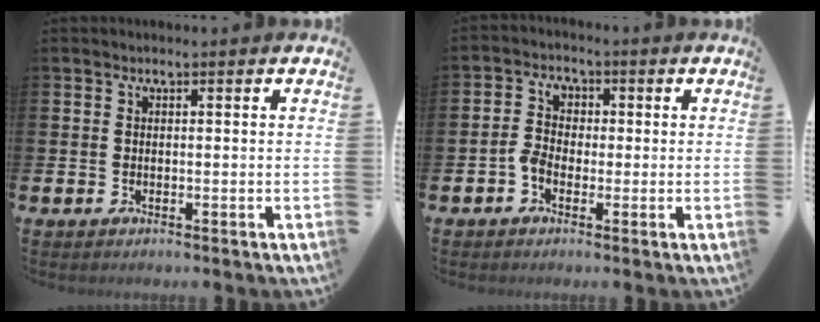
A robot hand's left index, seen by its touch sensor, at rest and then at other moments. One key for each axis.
{"total": 3.7, "fx": -0.9, "fy": 2.9, "fz": 2.1, "tx": -0.041, "ty": 0.015, "tz": -0.019}